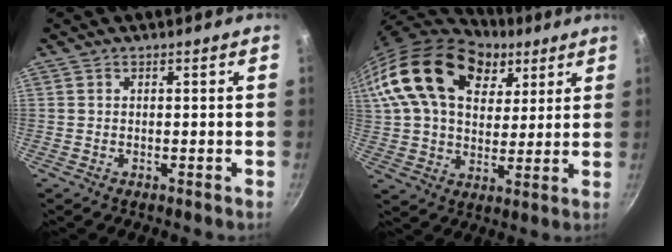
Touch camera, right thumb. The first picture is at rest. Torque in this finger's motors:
{"motor_torque": [-1.47, 2.61, 1.09, -0.45, 0.47]}